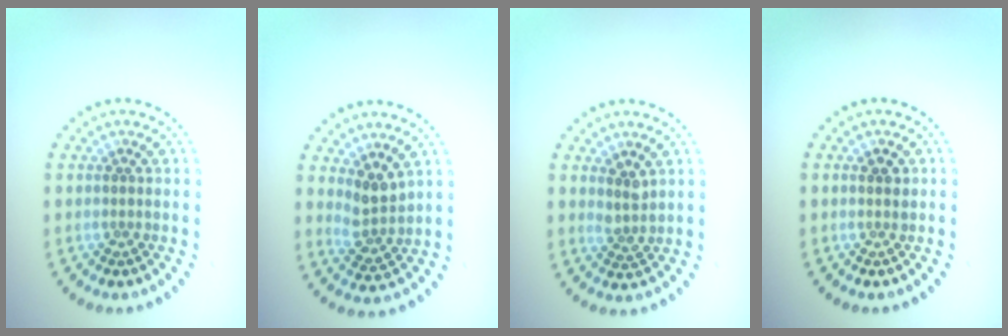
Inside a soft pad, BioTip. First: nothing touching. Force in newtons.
{"total": 2.6, "press": 2.0, "slide": 1.6}
{"total": 1.7, "press": 1.2, "slide": 1.2}
{"total": 1.1, "press": 1.0, "slide": 0.5}